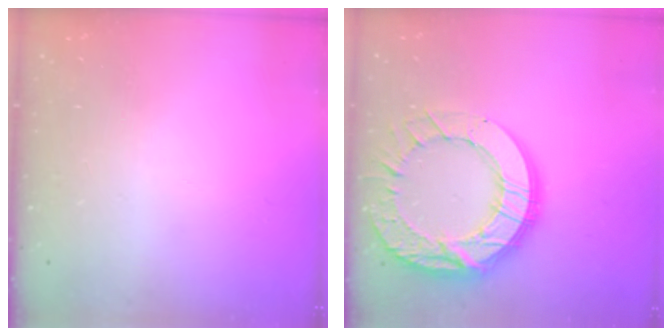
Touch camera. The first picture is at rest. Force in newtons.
{"total": 22.1, "press": 22.0, "slide": 2.0}